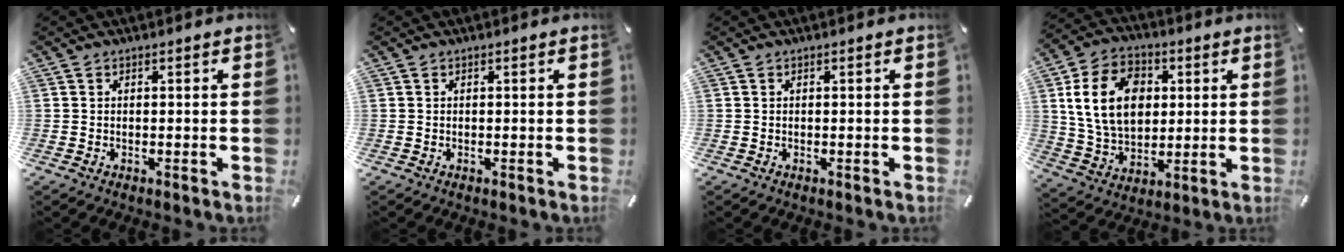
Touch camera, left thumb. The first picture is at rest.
{"total": 0.0}
{"total": 0.0}
{"total": 15.4, "force": [2.9, 11.6, 9.7], "torque": [-0.190, 0.008, 0.047]}